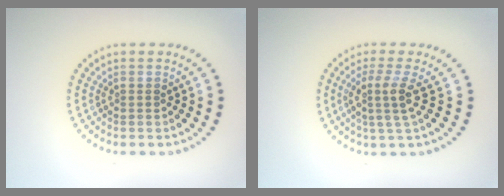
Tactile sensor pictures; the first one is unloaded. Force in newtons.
{"total": 2.8, "press": 2.1, "slide": 1.9}